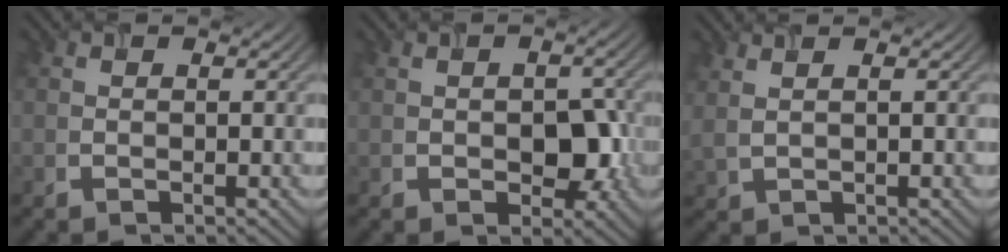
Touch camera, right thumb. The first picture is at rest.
{"total": 4.5, "force": [-0.7, 2.7, 3.5], "torque": [-0.058, -0.009, -0.010]}
{"total": 2.2, "force": [1.5, 0.3, 1.5], "torque": [-0.037, 0.004, 0.023]}